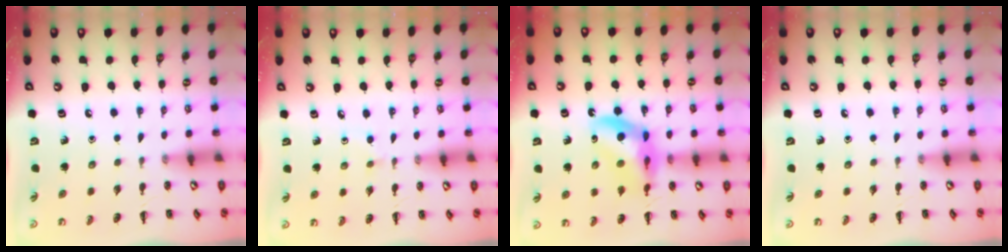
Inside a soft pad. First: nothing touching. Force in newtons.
{"total": 2.7, "press": 2.5, "slide": 1.2}
{"total": 12.0, "press": 11.6, "slide": 3.0}
{"total": 0.0}